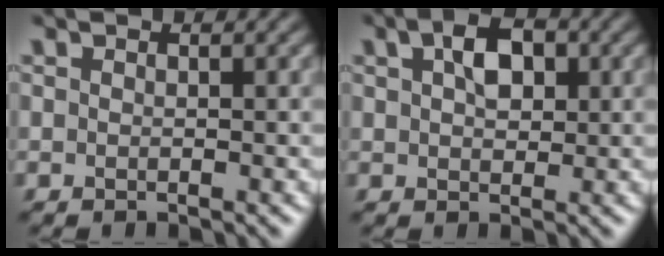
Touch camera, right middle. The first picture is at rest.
{"total": 3.6, "force": [1.2, 2.2, 2.6], "torque": [-0.045, 0.010, 0.019]}